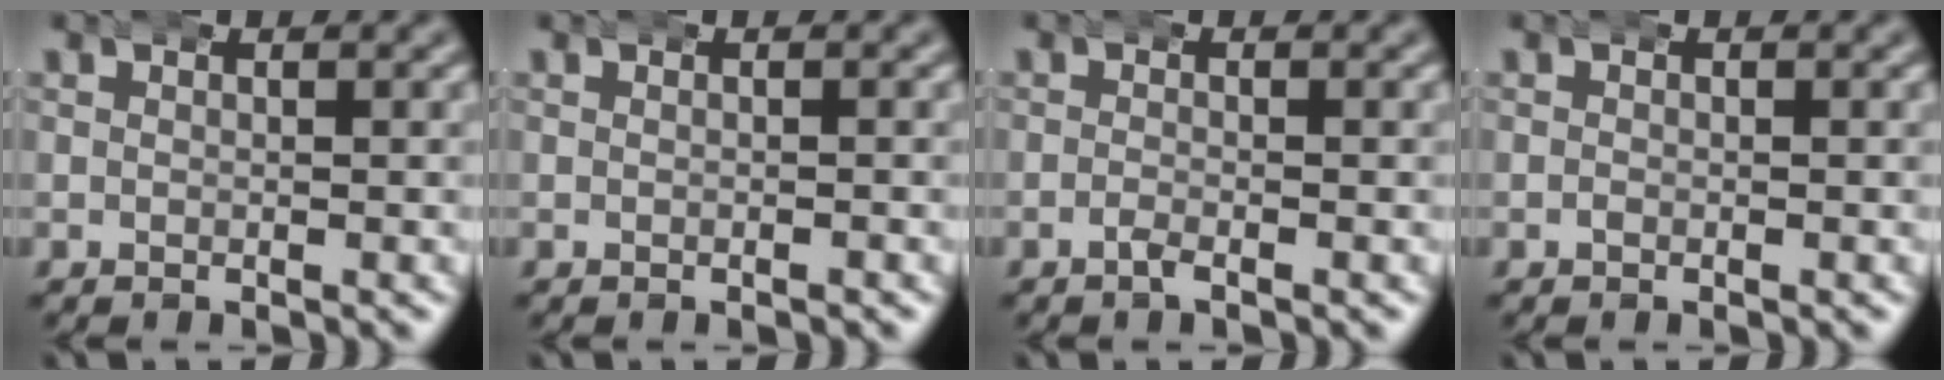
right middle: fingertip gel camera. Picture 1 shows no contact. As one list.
[{"total": 0.0}, {"total": 0.9, "force": [-0.8, 0.0, 0.3], "torque": [-0.003, -0.002, -0.022]}, {"total": 0.0}]